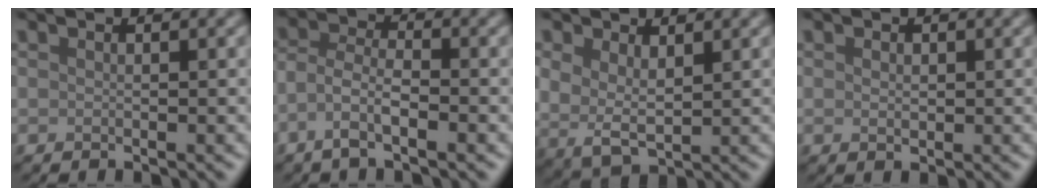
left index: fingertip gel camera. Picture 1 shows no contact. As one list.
[{"total": 3.1, "force": [-1.6, 0.9, 2.4], "torque": [-0.052, 0.005, -0.041]}, {"total": 3.1, "force": [1.2, 1.8, 2.2], "torque": [-0.051, -0.006, 0.025]}, {"total": 0.9, "force": [0.2, 0.6, 0.6], "torque": [-0.010, -0.002, 0.004]}]